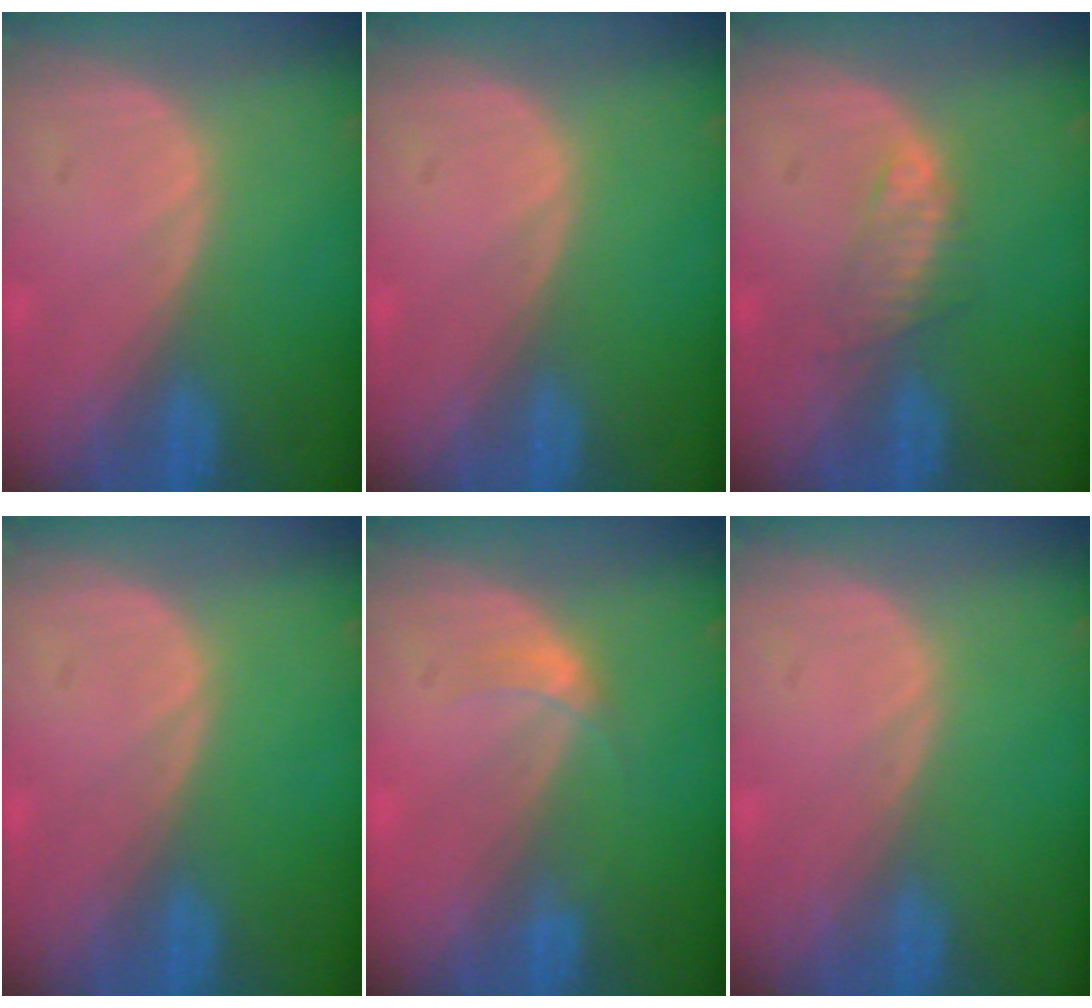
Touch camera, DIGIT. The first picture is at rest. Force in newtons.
{"total": 0.0}
{"total": 2.5, "press": 2.4, "slide": 0.3}
{"total": 0.0}
{"total": 1.7, "press": 1.7, "slide": 0.2}
{"total": 0.0}